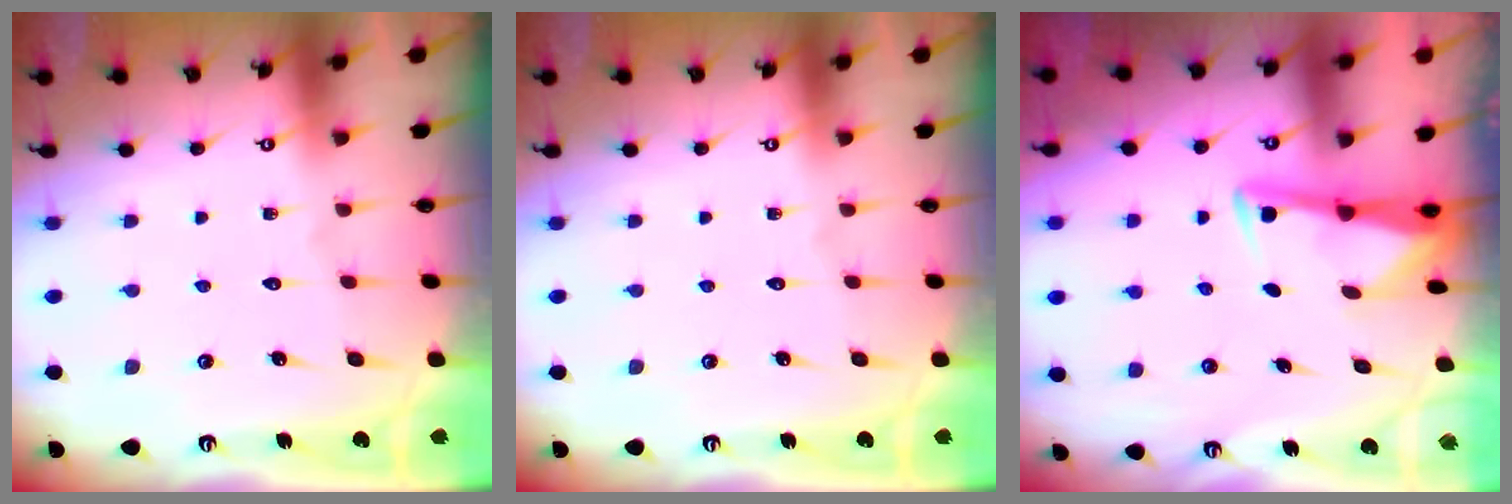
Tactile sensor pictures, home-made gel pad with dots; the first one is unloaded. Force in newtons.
{"total": 0.0}
{"total": 3.1, "press": 3.1, "slide": 0.3}